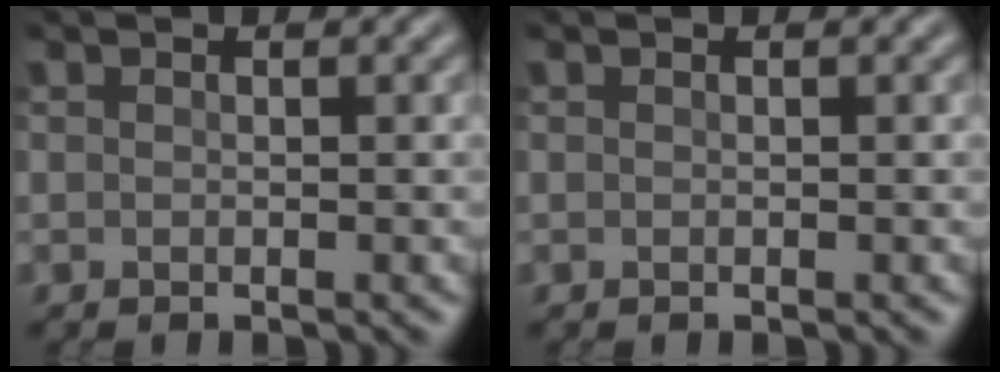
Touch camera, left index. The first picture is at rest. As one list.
[{"total": 0.0}]